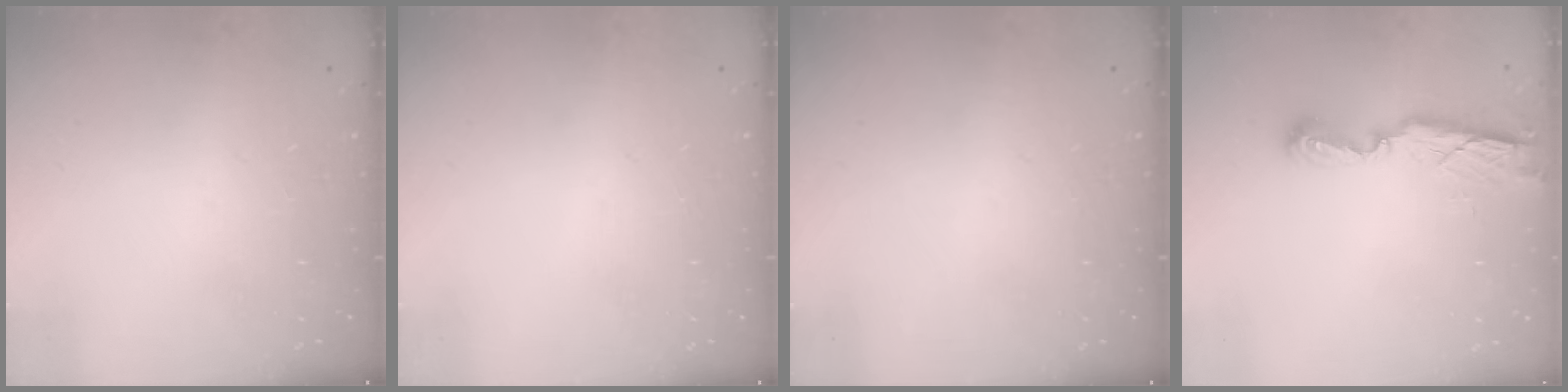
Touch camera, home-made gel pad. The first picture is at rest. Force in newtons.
{"total": 0.0}
{"total": 0.0}
{"total": 7.7, "press": 7.7, "slide": 0.2}